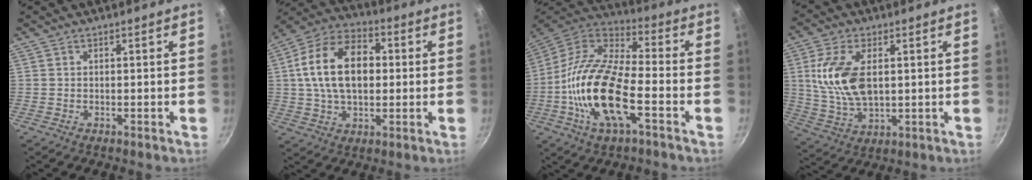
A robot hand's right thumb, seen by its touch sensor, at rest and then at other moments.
{"total": 17.4, "force": [1.9, 11.2, 13.2], "torque": [-0.203, 0.025, 0.018]}
{"total": 20.0, "force": [-5.6, 8.0, 17.5], "torque": [-0.336, 0.034, -0.123]}
{"total": 13.0, "force": [2.2, 7.1, 10.6], "torque": [-0.203, -0.012, 0.048]}